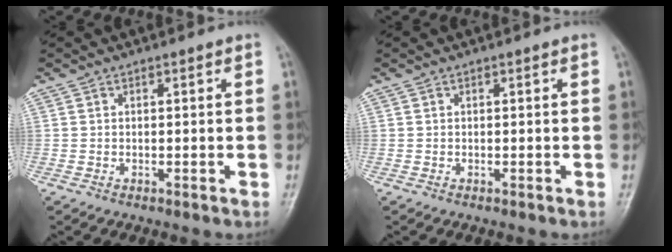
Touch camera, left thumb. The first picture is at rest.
{"total": 0.0}